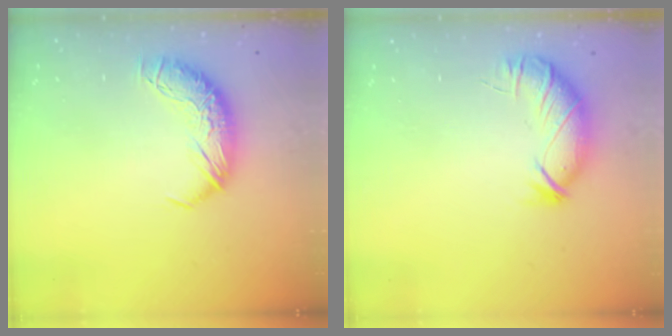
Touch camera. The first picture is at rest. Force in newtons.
{"total": 3.6, "press": 3.5, "slide": 0.8}